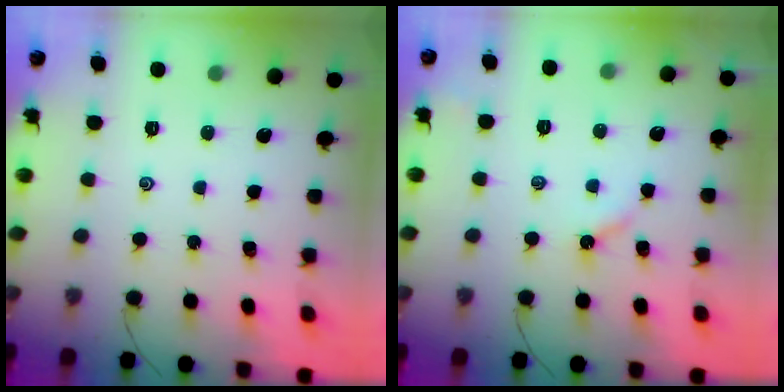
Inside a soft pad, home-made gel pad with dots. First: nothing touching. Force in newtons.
{"total": 2.6, "press": 2.6, "slide": 0.4}